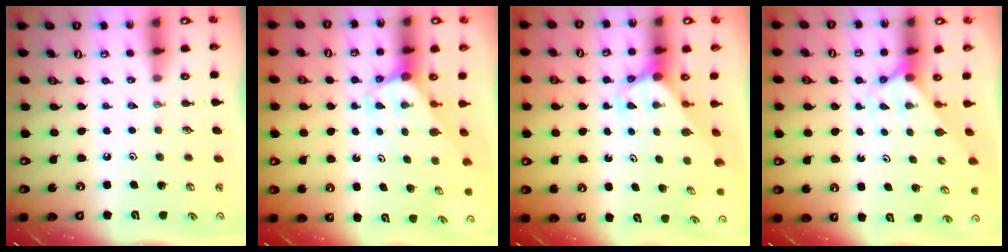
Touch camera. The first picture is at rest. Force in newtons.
{"total": 3.0, "press": 3.0, "slide": 0.2}
{"total": 3.0, "press": 3.0, "slide": 0.2}
{"total": 2.4, "press": 2.4, "slide": 0.2}